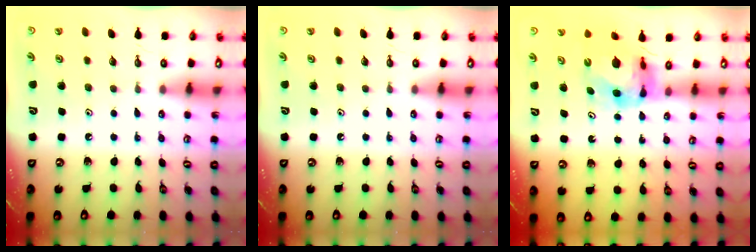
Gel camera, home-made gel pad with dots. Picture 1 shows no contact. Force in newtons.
{"total": 0.0}
{"total": 6.9, "press": 6.8, "slide": 0.8}